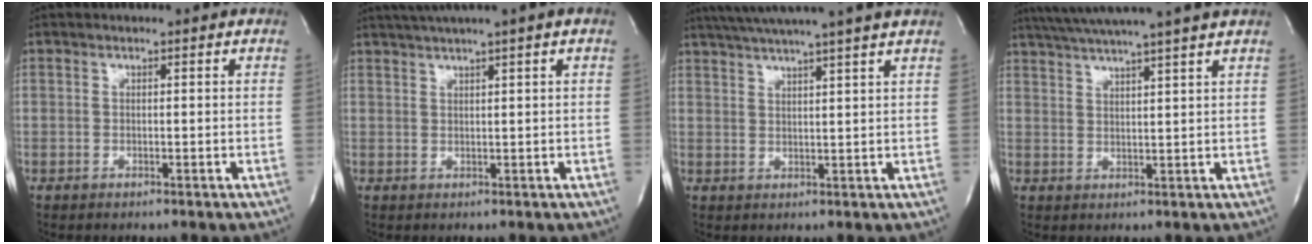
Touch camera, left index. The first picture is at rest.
{"total": 5.9, "force": [4.1, -1.1, 4.1], "torque": [-0.067, 0.026, 0.069]}
{"total": 13.5, "force": [11.5, -1.6, 6.7], "torque": [-0.118, 0.009, 0.158]}
{"total": 13.6, "force": [11.8, -1.6, 6.6], "torque": [-0.118, 0.006, 0.166]}